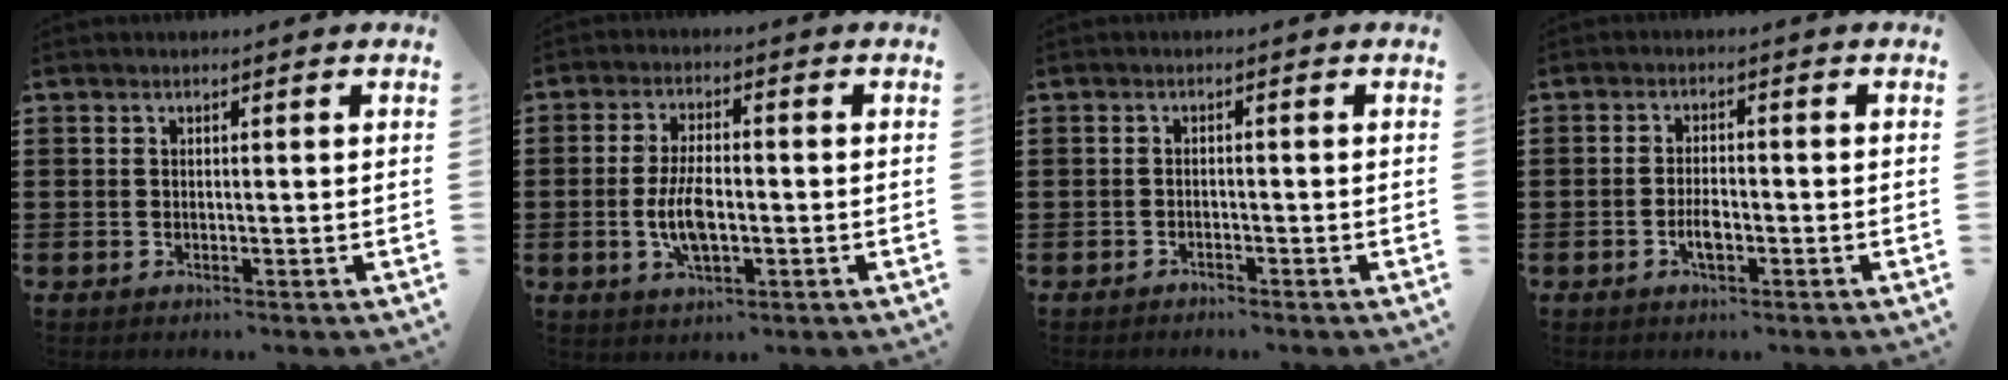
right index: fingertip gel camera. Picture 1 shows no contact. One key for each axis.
{"total": 6.5, "fx": -1.1, "fy": 2.7, "fz": 5.8, "tx": -0.129, "ty": -0.004, "tz": -0.025}
{"total": 1.0, "fx": -1.0, "fy": 0.1, "fz": 0.0, "tx": -0.004, "ty": 0.002, "tz": -0.021}
{"total": 3.1, "fx": -1.1, "fy": 1.2, "fz": 2.7, "tx": -0.056, "ty": 0.000, "tz": -0.022}